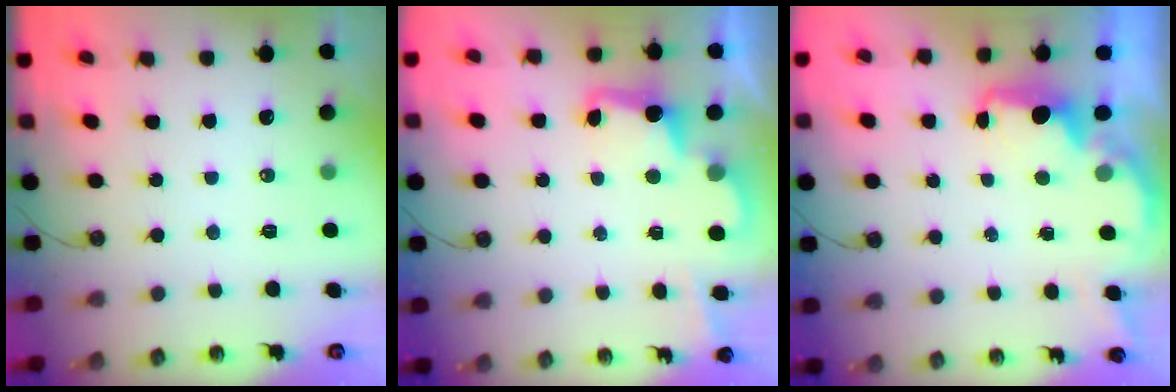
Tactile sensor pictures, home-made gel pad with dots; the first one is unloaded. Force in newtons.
{"total": 4.1, "press": 4.1, "slide": 0.4}
{"total": 2.2, "press": 2.0, "slide": 0.9}